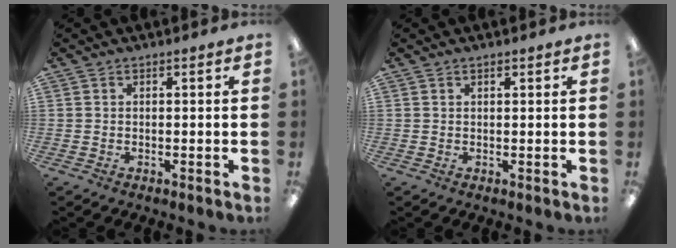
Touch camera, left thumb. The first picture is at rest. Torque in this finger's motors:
{"motor_torque": [-0.18, -0.05, -0.51, 0.30, -0.01]}